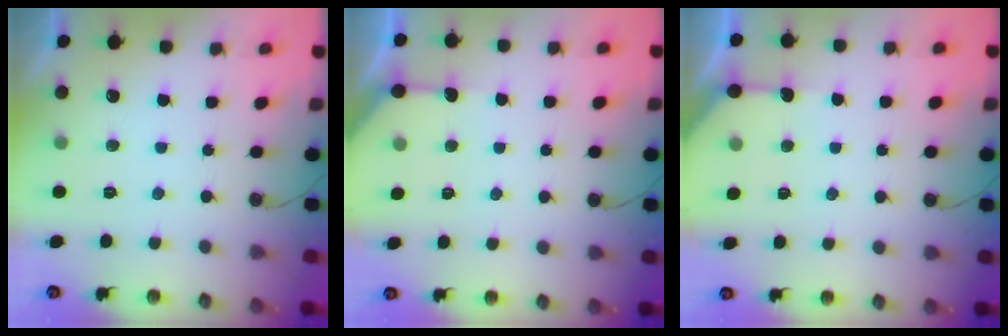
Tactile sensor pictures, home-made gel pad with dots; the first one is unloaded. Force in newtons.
{"total": 4.4, "press": 4.4, "slide": 0.3}
{"total": 4.4, "press": 4.4, "slide": 0.3}